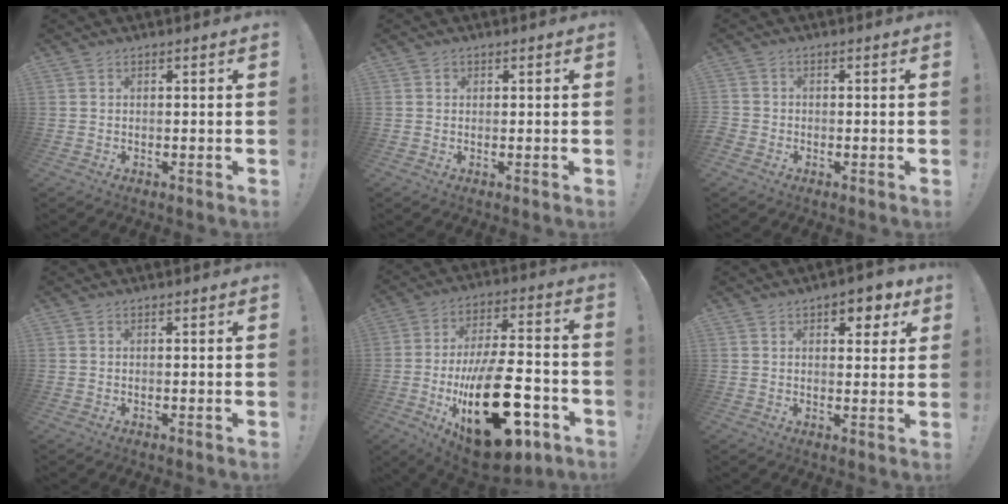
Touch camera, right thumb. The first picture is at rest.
{"total": 0.9, "force": [0.4, 0.8, 0.1], "torque": [0.006, -0.001, 0.006]}
{"total": 2.0, "force": [-1.3, 1.4, 0.7], "torque": [-0.009, 0.007, -0.024]}
{"total": 0.8, "force": [0.3, -0.3, 0.7], "torque": [-0.005, -0.004, 0.001]}
{"total": 29.9, "force": [-9.3, 14.2, 24.6], "torque": [-0.418, 0.066, -0.133]}
{"total": 6.1, "force": [3.3, 3.4, 3.8], "torque": [-0.027, -0.017, 0.050]}